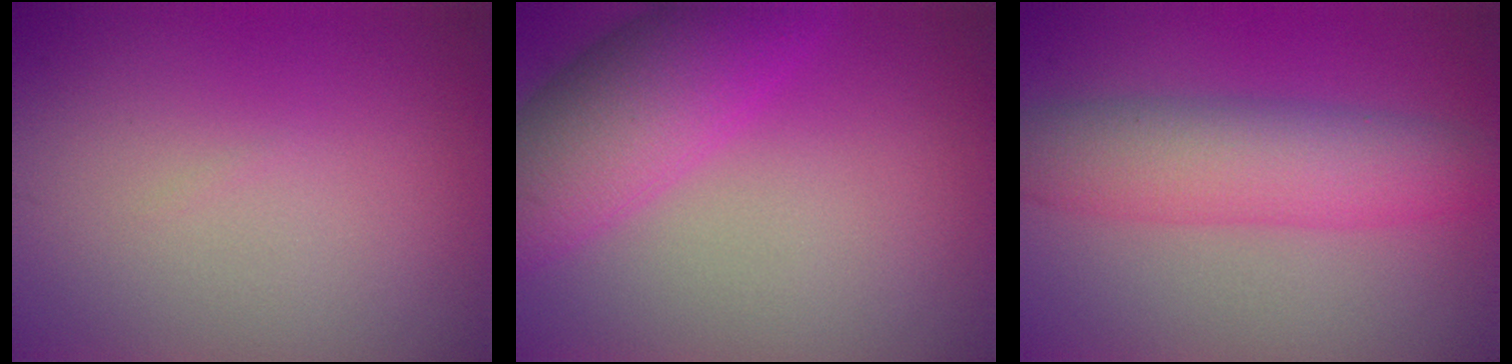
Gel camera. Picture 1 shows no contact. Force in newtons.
{"total": 7.3, "press": 7.3, "slide": 0.2}
{"total": 6.4, "press": 6.4, "slide": 0.1}